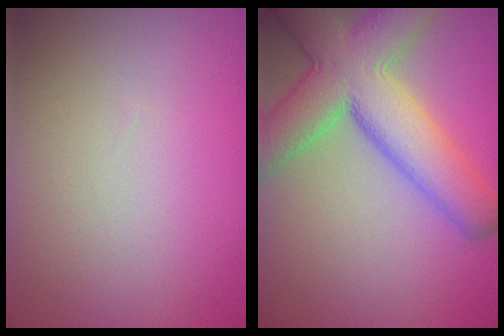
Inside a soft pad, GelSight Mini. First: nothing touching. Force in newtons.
{"total": 9.6, "press": 9.6, "slide": 0.5}